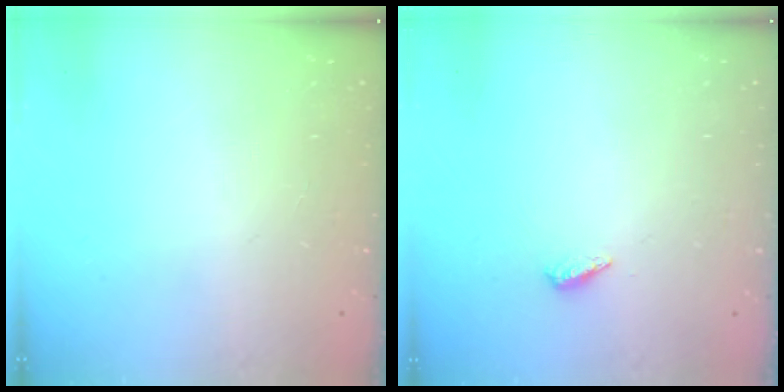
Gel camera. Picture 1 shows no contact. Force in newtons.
{"total": 4.8, "press": 4.8, "slide": 0.4}